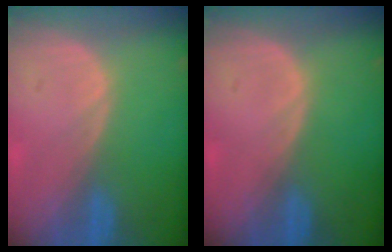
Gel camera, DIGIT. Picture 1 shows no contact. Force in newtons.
{"total": 0.0}